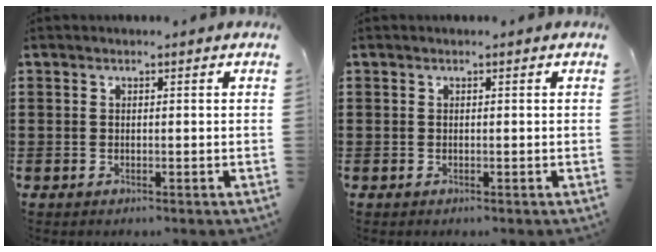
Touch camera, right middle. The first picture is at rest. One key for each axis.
{"total": 0.0}